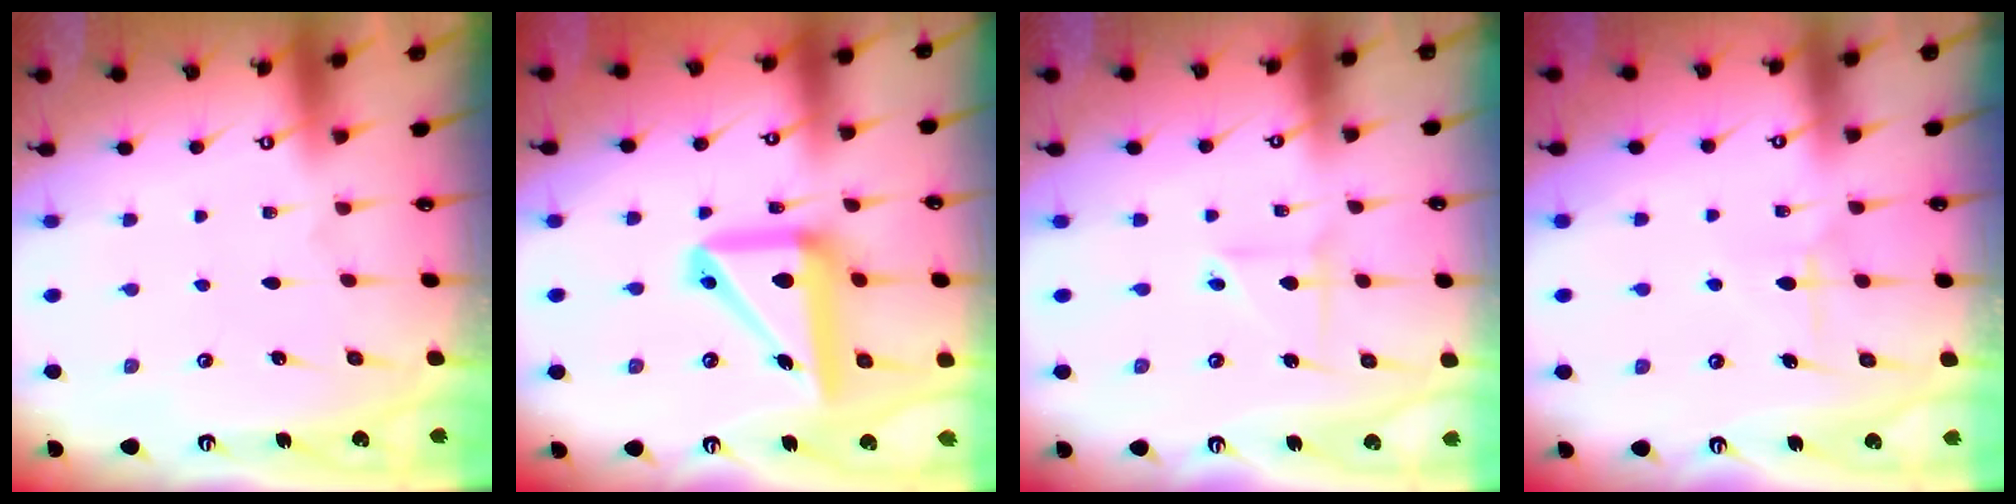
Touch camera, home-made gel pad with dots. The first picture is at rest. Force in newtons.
{"total": 16.5, "press": 16.3, "slide": 2.7}
{"total": 2.5, "press": 2.3, "slide": 1.1}
{"total": 6.3, "press": 6.2, "slide": 0.7}